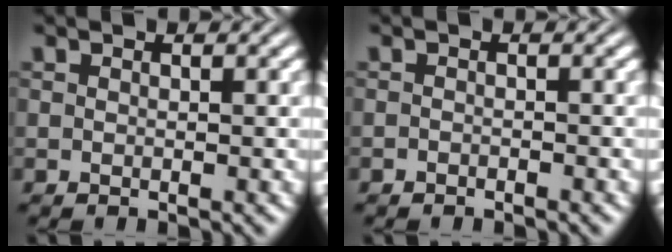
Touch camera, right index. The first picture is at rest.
{"total": 1.2, "force": [-0.8, -0.9, -0.4], "torque": [0.012, -0.007, -0.008]}